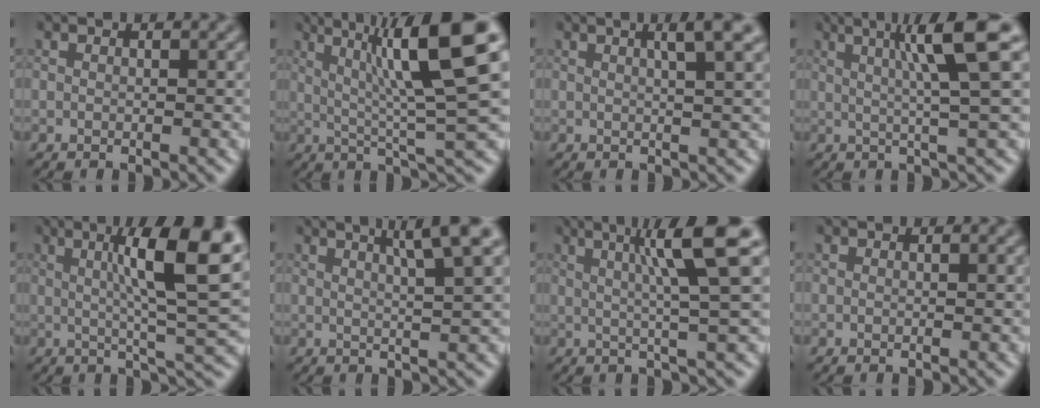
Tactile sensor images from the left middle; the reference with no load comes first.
{"total": 10.9, "force": [3.2, 1.5, 10.3], "torque": [-0.152, 0.010, 0.053]}
{"total": 3.6, "force": [1.5, 0.6, 3.2], "torque": [-0.037, 0.010, 0.019]}
{"total": 7.4, "force": [2.2, 0.9, 7.0], "torque": [-0.096, 0.018, 0.034]}
{"total": 11.1, "force": [2.7, 2.1, 10.6], "torque": [-0.145, 0.016, 0.036]}
{"total": 5.5, "force": [2.8, 0.8, 4.6], "torque": [-0.058, 0.013, 0.041]}
{"total": 7.7, "force": [2.3, 0.9, 7.3], "torque": [-0.100, 0.017, 0.035]}
{"total": 0.0}